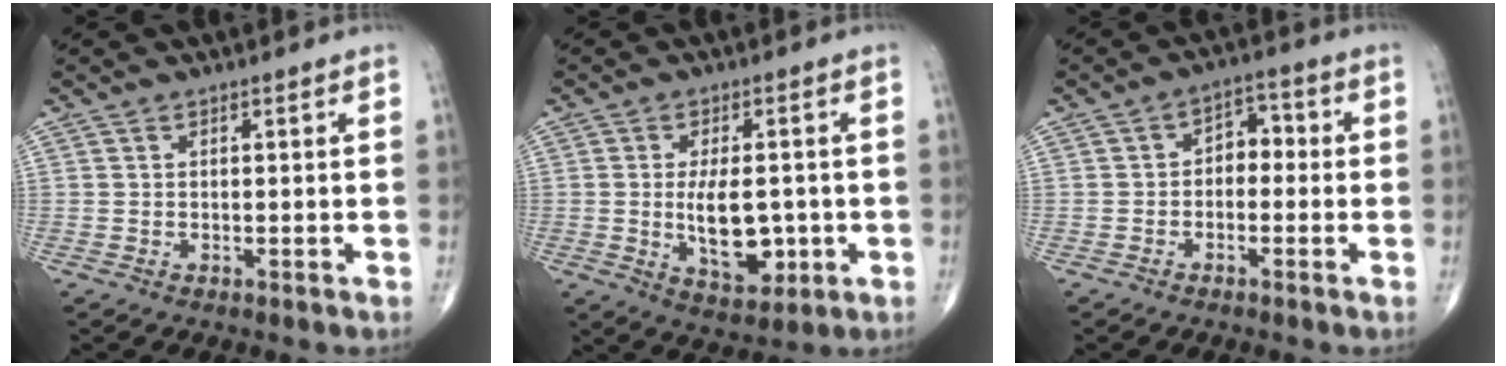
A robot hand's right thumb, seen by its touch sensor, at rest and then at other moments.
{"total": 10.0, "force": [-1.2, 5.1, 8.6], "torque": [-0.120, -0.008, -0.008]}
{"total": 4.7, "force": [-0.6, 3.3, 3.2], "torque": [-0.022, 0.023, -0.024]}